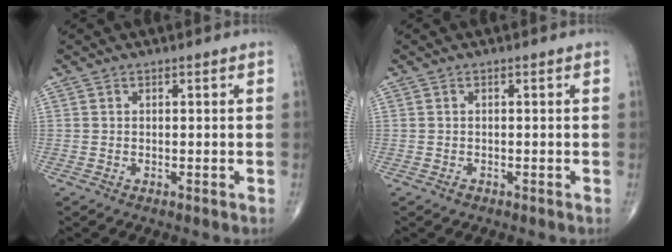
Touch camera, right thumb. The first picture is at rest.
{"total": 0.7, "force": [-0.5, 0.4, 0.3], "torque": [-0.004, 0.001, -0.008]}